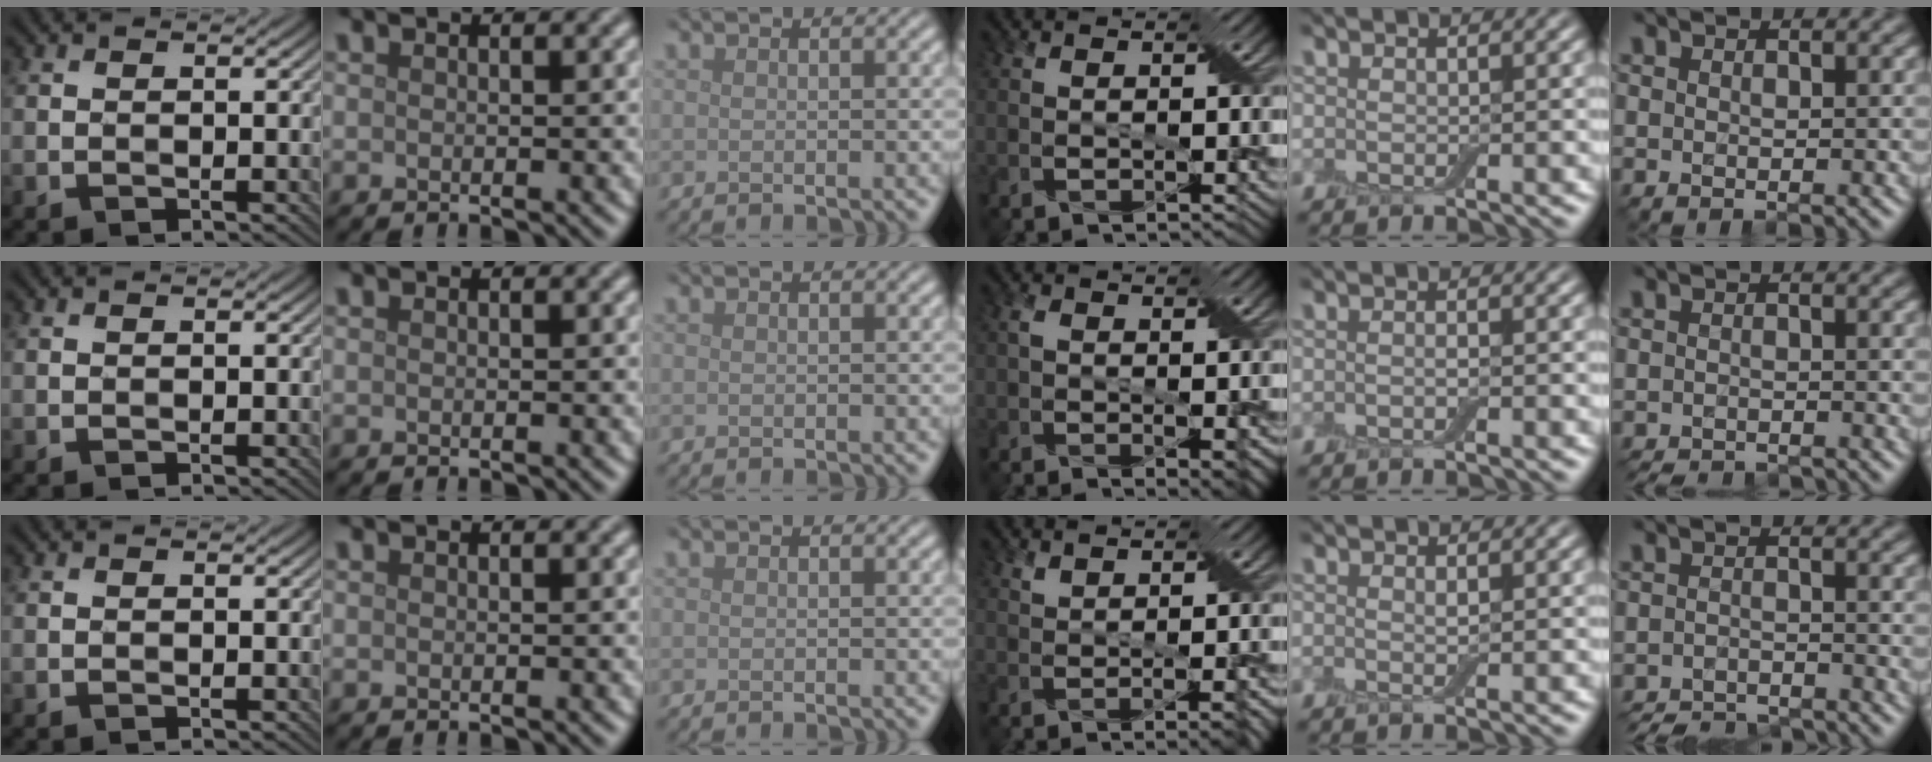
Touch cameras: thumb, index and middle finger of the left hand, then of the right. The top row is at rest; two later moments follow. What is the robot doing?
{"motion": "fold", "object": "apron"}